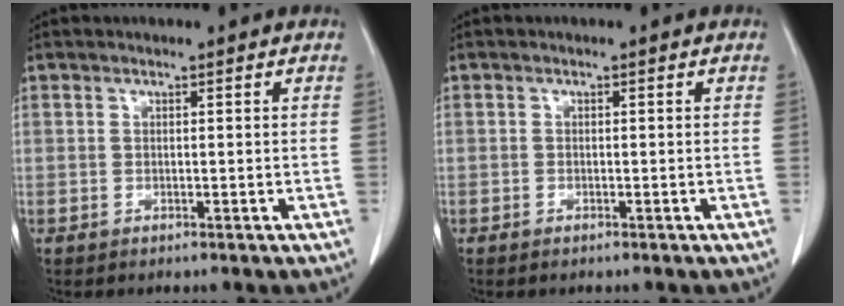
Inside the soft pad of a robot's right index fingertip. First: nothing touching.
{"total": 0.9, "force": [-0.5, 0.5, 0.5], "torque": [-0.011, 0.000, -0.005]}